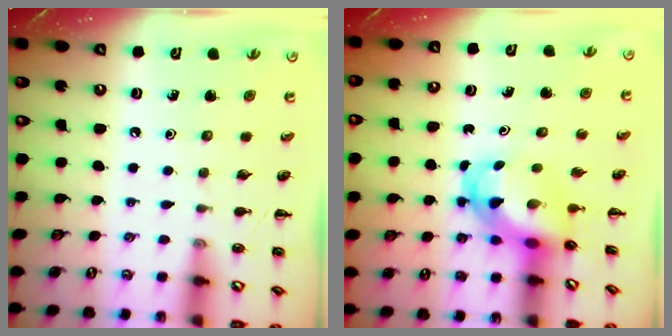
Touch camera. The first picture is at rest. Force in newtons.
{"total": 5.4, "press": 5.4, "slide": 0.8}